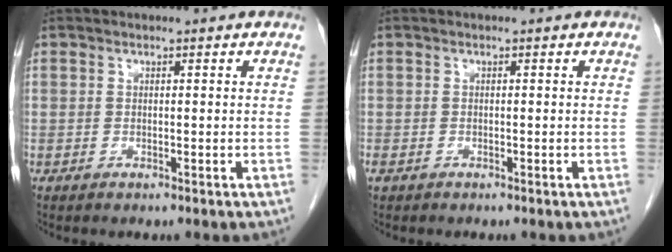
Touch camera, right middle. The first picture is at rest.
{"total": 1.0, "force": [-0.7, 0.7, 0.3], "torque": [-0.014, 0.000, -0.011]}